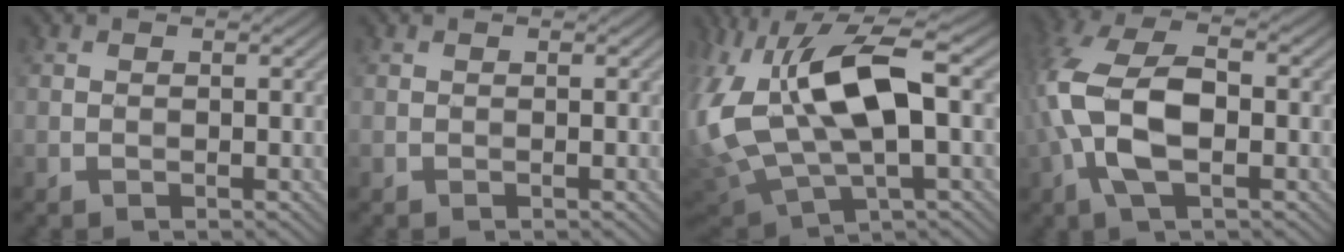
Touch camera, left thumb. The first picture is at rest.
{"total": 0.0}
{"total": 15.8, "force": [1.4, 8.2, 13.5], "torque": [-0.317, -0.006, 0.026]}
{"total": 10.9, "force": [-1.8, 5.4, 9.3], "torque": [-0.221, 0.008, -0.040]}